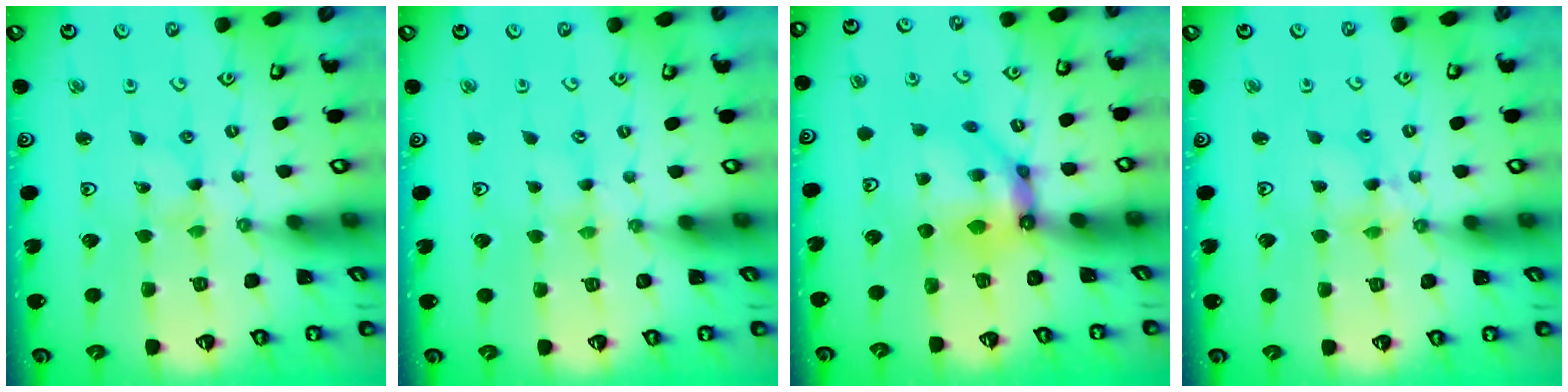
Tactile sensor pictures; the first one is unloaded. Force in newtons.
{"total": 1.3, "press": 1.2, "slide": 0.3}
{"total": 9.3, "press": 9.2, "slide": 1.0}
{"total": 6.4, "press": 6.4, "slide": 0.5}